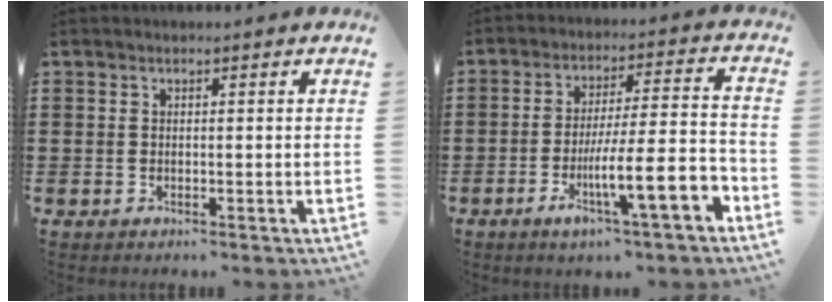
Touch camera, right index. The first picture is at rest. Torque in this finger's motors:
{"motor_torque": [0.93, -0.62, 0.38, 0.13]}